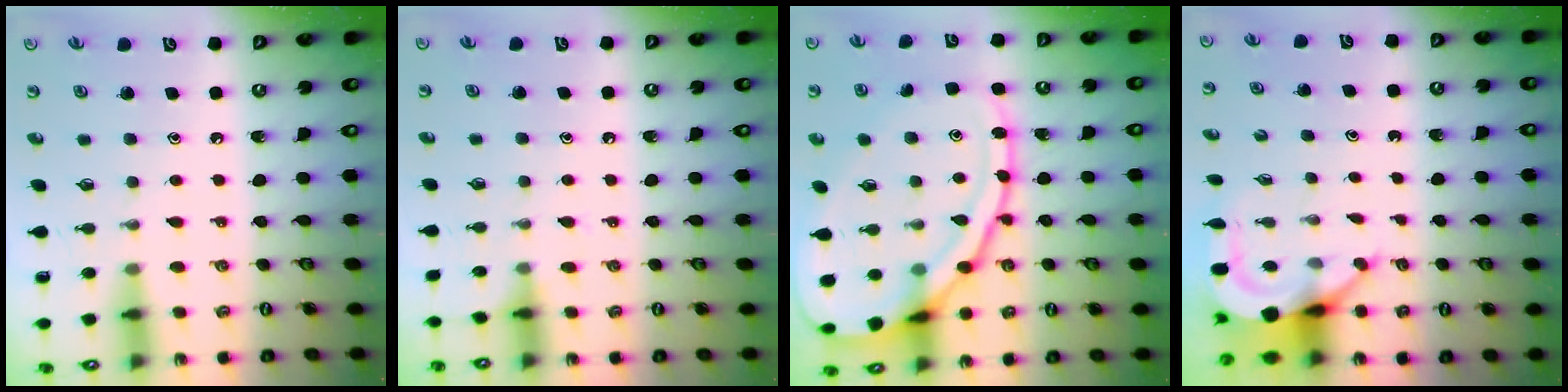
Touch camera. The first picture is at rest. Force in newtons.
{"total": 5.2, "press": 5.1, "slide": 0.7}
{"total": 17.7, "press": 17.6, "slide": 1.2}
{"total": 6.0, "press": 6.0, "slide": 0.7}